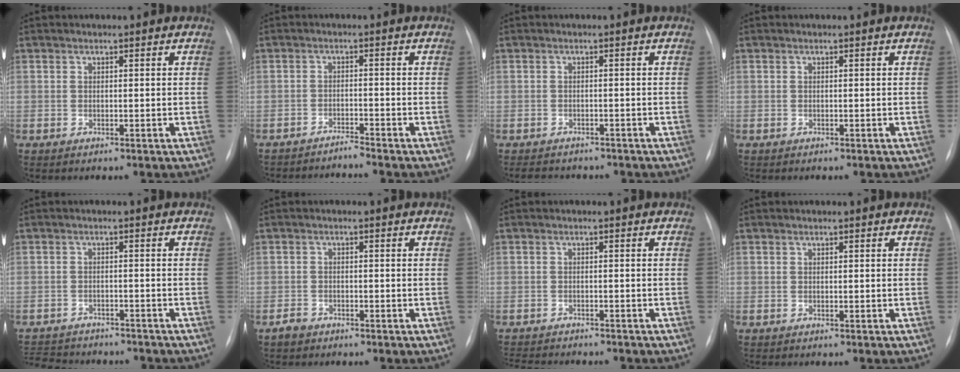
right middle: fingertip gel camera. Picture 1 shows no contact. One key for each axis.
{"total": 2.8, "fx": -2.6, "fy": -1.1, "fz": -0.5, "tx": 0.015, "ty": -0.011, "tz": -0.043}
{"total": 6.6, "fx": -5.8, "fy": 2.5, "fz": 2.0, "tx": -0.028, "ty": 0.001, "tz": -0.073}
{"total": 0.0}
{"total": 12.5, "fx": -11.2, "fy": 4.1, "fz": 3.8, "tx": -0.085, "ty": 0.004, "tz": -0.147}
{"total": 1.8, "fx": -1.4, "fy": 1.1, "fz": 0.4, "tx": -0.013, "ty": 0.001, "tz": -0.025}
{"total": 10.2, "fx": -9.3, "fy": 2.2, "fz": 3.6, "tx": -0.060, "ty": -0.006, "tz": -0.123}
{"total": 0.0}